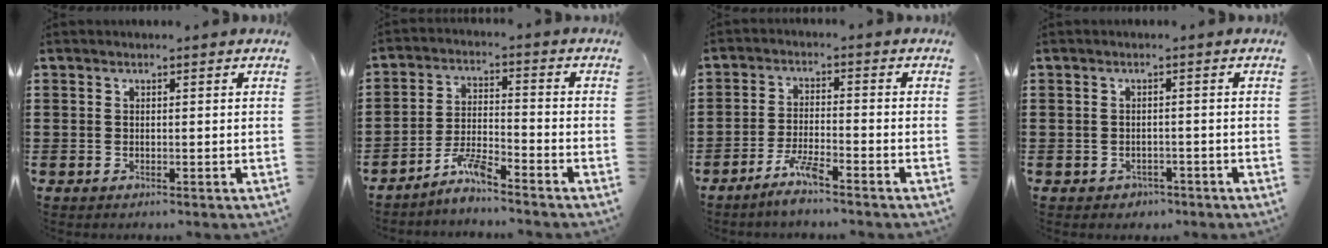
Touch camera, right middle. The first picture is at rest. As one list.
[{"total": 5.3, "force": [-4.7, 0.3, 2.5], "torque": [-0.065, -0.004, -0.096]}, {"total": 4.3, "force": [-3.5, 0.3, 2.6], "torque": [-0.058, 0.000, -0.067]}, {"total": 1.1, "force": [-0.9, 0.6, 0.0], "torque": [-0.004, 0.001, -0.021]}]